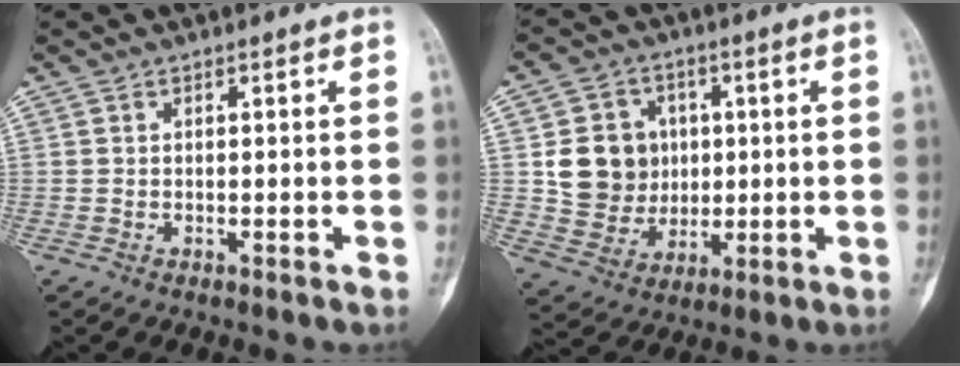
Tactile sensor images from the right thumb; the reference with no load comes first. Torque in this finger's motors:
{"motor_torque": [1.17, 0.94, 0.29, -0.48, -0.01]}